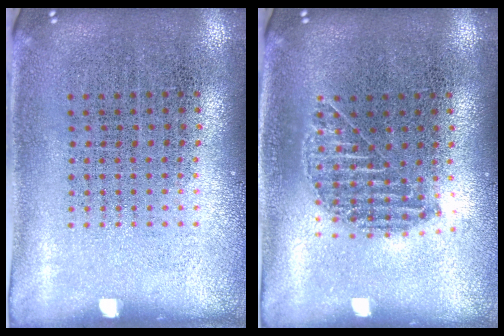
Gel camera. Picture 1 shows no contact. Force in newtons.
{"total": 1.0, "press": 0.9, "slide": 0.4}